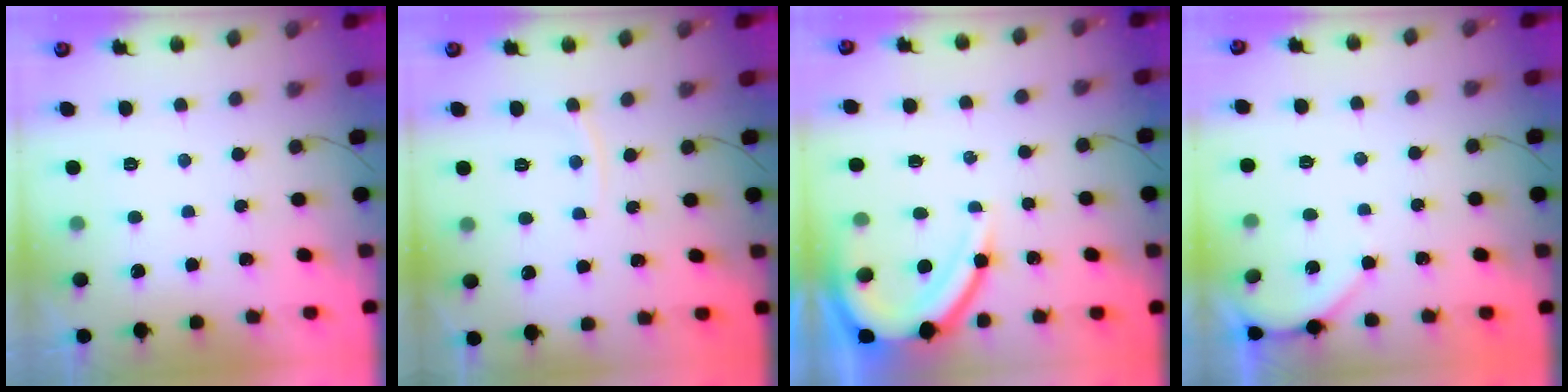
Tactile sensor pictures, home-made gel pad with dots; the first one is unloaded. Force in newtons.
{"total": 3.9, "press": 3.9, "slide": 0.5}
{"total": 10.6, "press": 10.5, "slide": 1.1}
{"total": 2.3, "press": 2.2, "slide": 0.4}